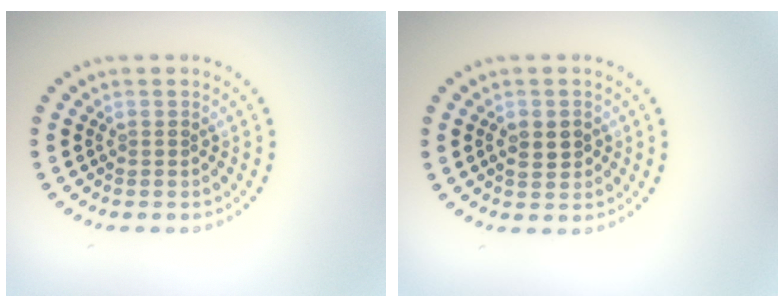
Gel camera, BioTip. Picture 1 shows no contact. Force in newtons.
{"total": 2.2, "press": 2.2, "slide": 0.1}